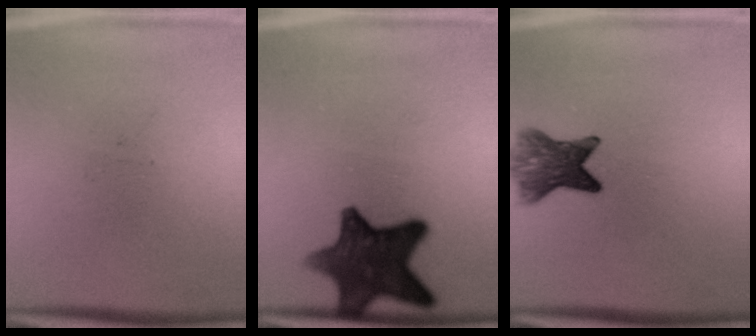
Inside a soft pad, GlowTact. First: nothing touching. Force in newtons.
{"total": 12.2}
{"total": 6.5}